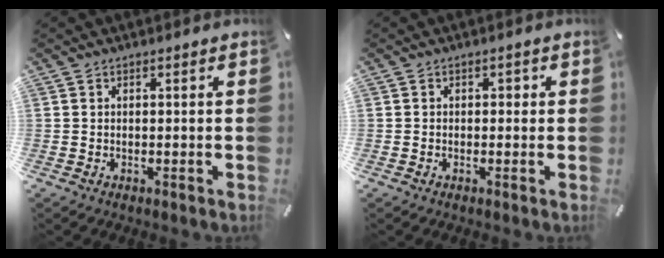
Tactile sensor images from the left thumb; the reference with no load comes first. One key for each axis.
{"total": 1.2, "fx": -0.3, "fy": 0.9, "fz": 0.6, "tx": -0.013, "ty": 0.005, "tz": -0.010}